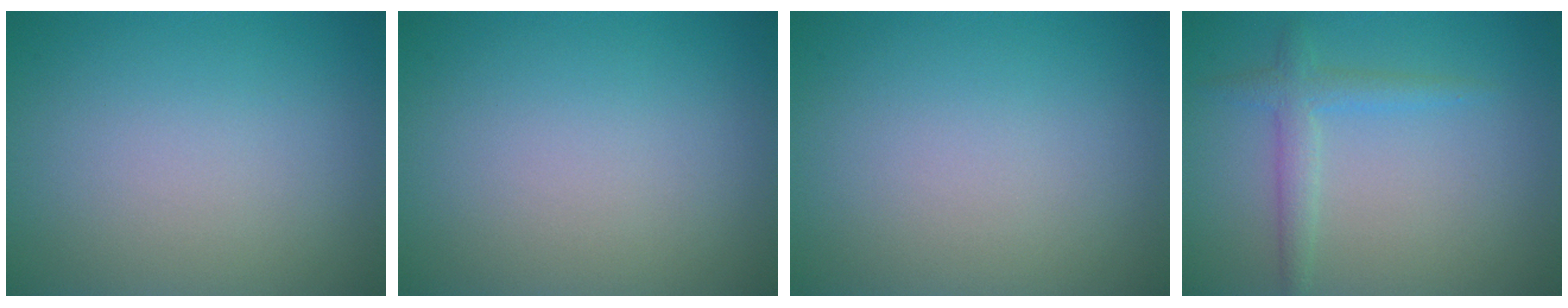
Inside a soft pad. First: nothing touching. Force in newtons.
{"total": 0.0}
{"total": 0.0}
{"total": 2.2, "press": 2.2, "slide": 0.1}